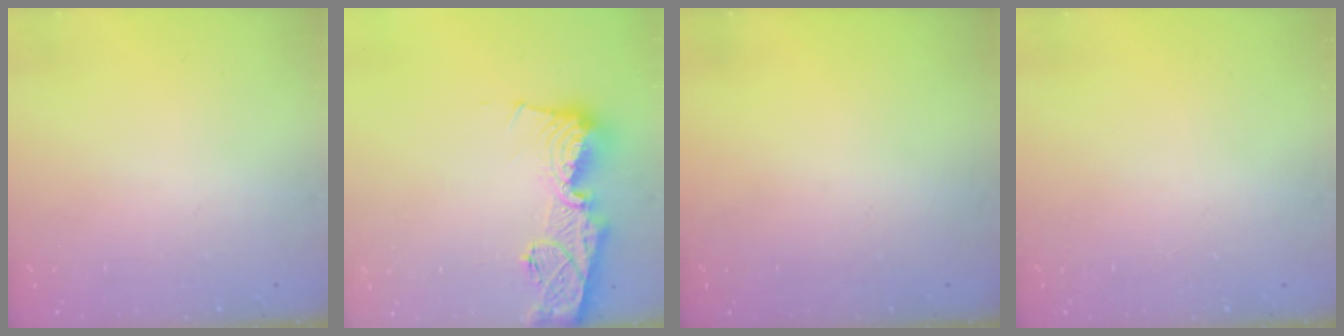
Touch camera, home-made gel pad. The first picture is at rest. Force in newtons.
{"total": 16.1, "press": 16.0, "slide": 1.6}
{"total": 0.0}
{"total": 0.0}